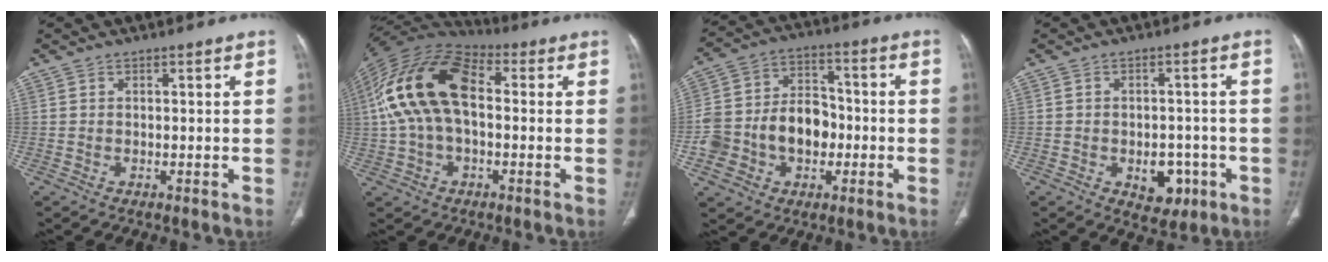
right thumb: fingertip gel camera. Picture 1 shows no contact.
{"total": 18.0, "force": [1.5, 10.4, 14.6], "torque": [-0.285, 0.039, 0.020]}
{"total": 15.3, "force": [-3.4, 12.1, 8.8], "torque": [-0.116, 0.047, -0.054]}
{"total": 6.9, "force": [-2.4, 4.6, 4.4], "torque": [-0.028, 0.014, -0.022]}